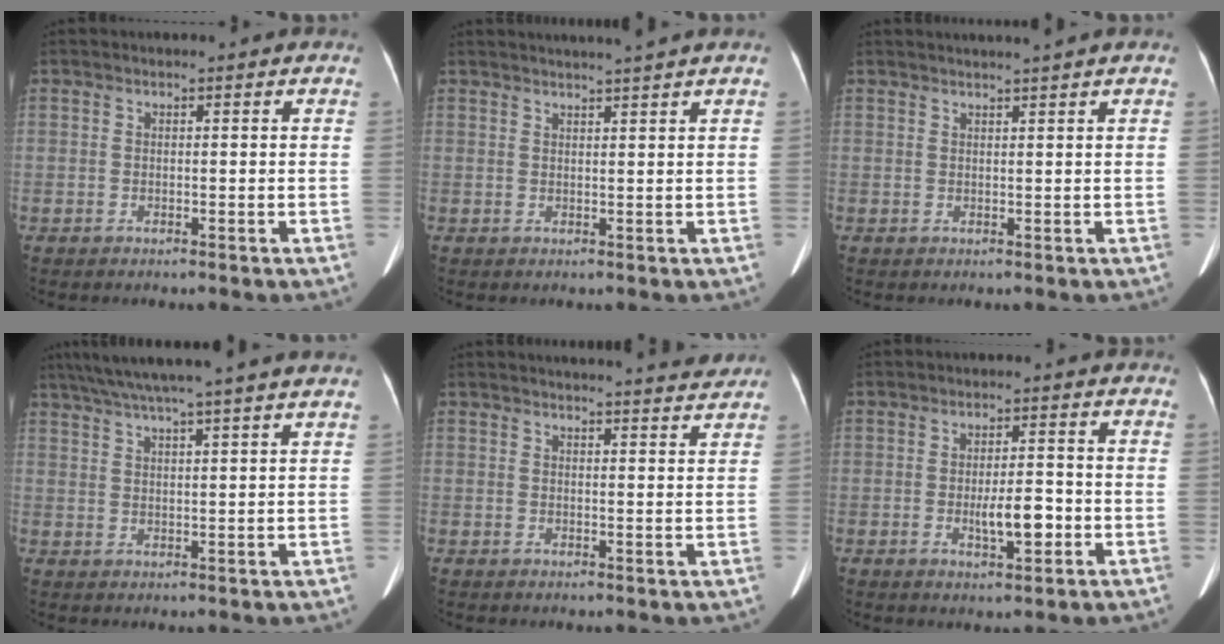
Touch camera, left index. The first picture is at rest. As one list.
[{"total": 5.0, "force": [4.4, -1.3, 2.0], "torque": [-0.022, 0.009, 0.055]}, {"total": 3.2, "force": [2.8, -0.9, 1.4], "torque": [-0.013, 0.011, 0.039]}, {"total": 14.7, "force": [12.5, -1.1, 7.7], "torque": [-0.134, 0.028, 0.173]}, {"total": 10.2, "force": [9.9, -0.1, 2.5], "torque": [-0.029, -0.012, 0.105]}, {"total": 4.9, "force": [-1.3, 1.4, 4.5], "torque": [-0.078, -0.001, -0.019]}]